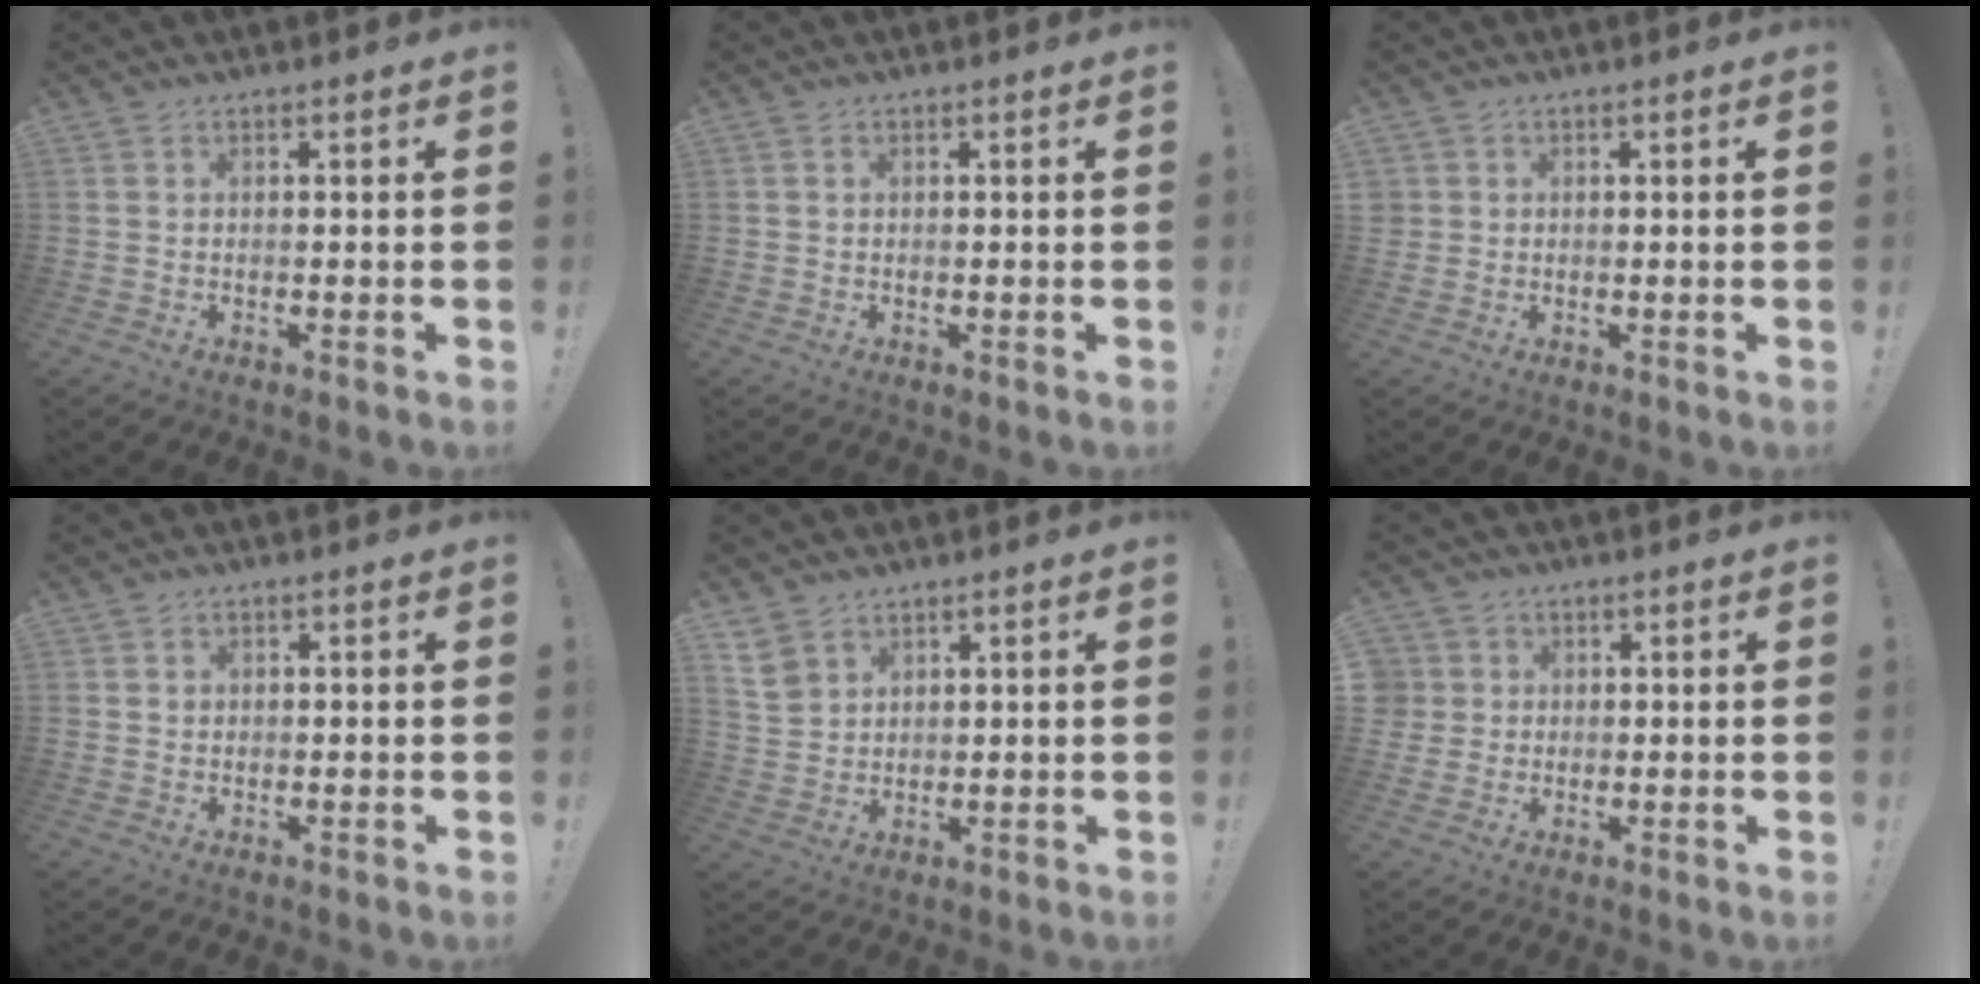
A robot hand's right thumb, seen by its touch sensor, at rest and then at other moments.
{"total": 0.6, "force": [0.4, 0.4, 0.2], "torque": [-0.005, 0.000, 0.008]}
{"total": 1.8, "force": [0.7, 1.7, 0.2], "torque": [-0.004, 0.000, 0.013]}
{"total": 0.9, "force": [0.4, 0.9, 0.1], "torque": [0.005, 0.000, 0.006]}
{"total": 4.4, "force": [3.1, 2.9, 1.2], "torque": [-0.022, -0.013, 0.064]}
{"total": 4.2, "force": [1.0, 4.0, 0.6], "torque": [-0.014, 0.001, 0.021]}